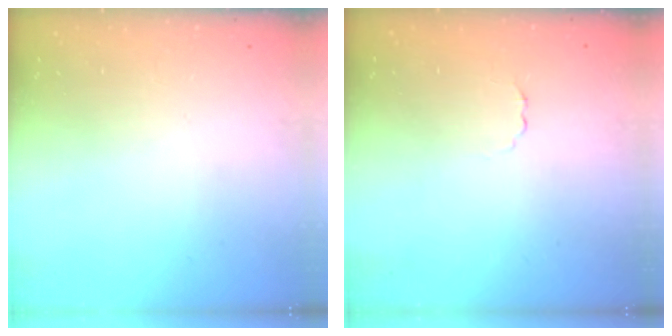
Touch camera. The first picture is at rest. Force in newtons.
{"total": 1.4, "press": 1.3, "slide": 0.4}